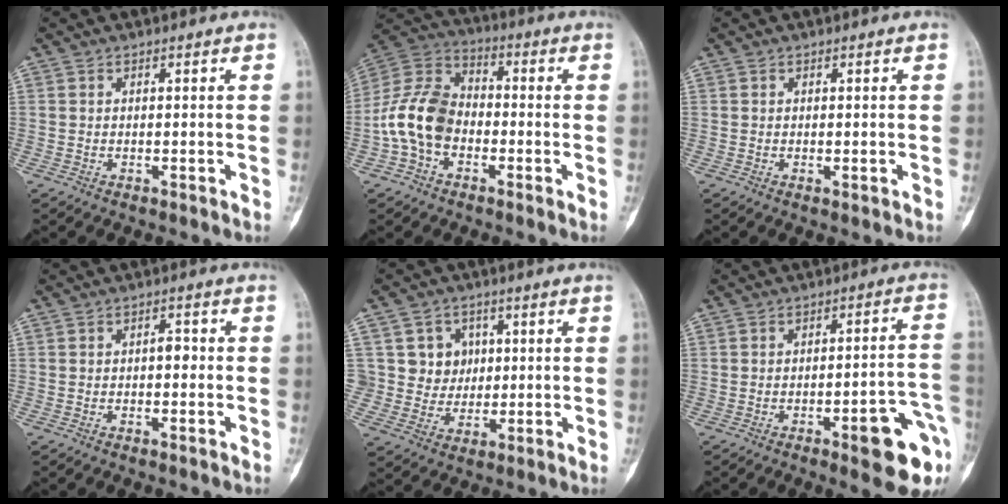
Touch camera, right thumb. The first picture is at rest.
{"total": 12.7, "force": [-3.1, 9.0, 8.3], "torque": [-0.157, 0.039, -0.072]}
{"total": 0.8, "force": [-0.1, 0.3, 0.7], "torque": [-0.015, -0.004, 0.000]}
{"total": 2.4, "force": [-0.1, 1.2, 2.0], "torque": [-0.020, 0.008, -0.006]}
{"total": 8.1, "force": [2.1, 7.8, 1.3], "torque": [0.025, 0.002, 0.036]}
{"total": 13.5, "force": [-5.9, 3.2, 11.7], "torque": [-0.114, 0.035, -0.065]}